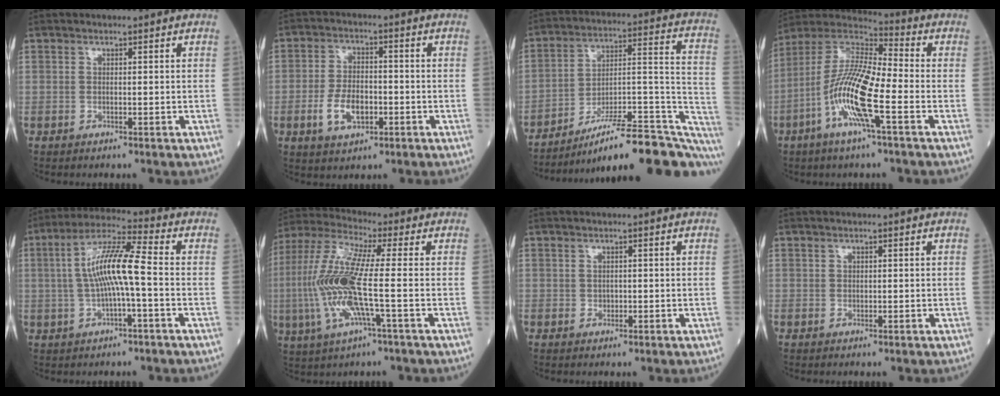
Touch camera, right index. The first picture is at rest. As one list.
[{"total": 6.8, "force": [-2.2, 3.6, 5.3], "torque": [-0.107, 0.006, -0.036]}, {"total": 24.1, "force": [-18.5, 3.7, 15.0], "torque": [-0.133, 0.029, -0.272]}, {"total": 14.3, "force": [-4.7, 2.0, 13.4], "torque": [-0.274, -0.002, -0.099]}, {"total": 9.9, "force": [-0.5, 1.0, 9.9], "torque": [-0.190, 0.020, -0.014]}, {"total": 13.8, "force": [-1.9, 1.1, 13.7], "torque": [-0.309, 0.003, -0.045]}, {"total": 0.6, "force": [0.0, 0.6, 0.1], "torque": [0.003, 0.002, -0.001]}, {"total": 0.0}]